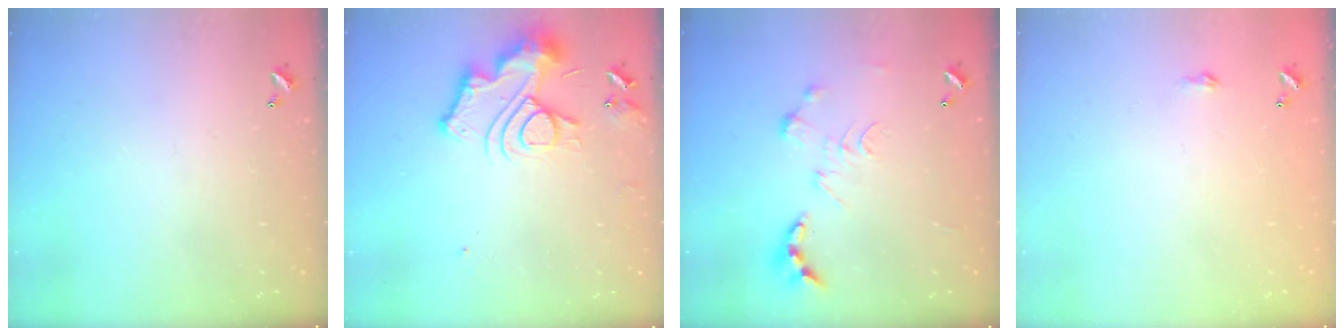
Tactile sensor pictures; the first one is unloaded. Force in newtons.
{"total": 13.0, "press": 12.9, "slide": 1.3}
{"total": 0.0}
{"total": 1.8, "press": 1.8, "slide": 0.3}